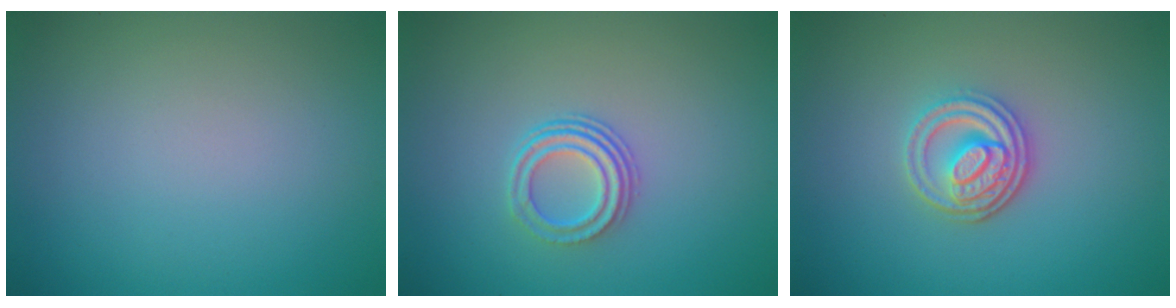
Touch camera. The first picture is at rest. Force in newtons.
{"total": 3.0, "press": 2.2, "slide": 2.1}
{"total": 3.6, "press": 3.1, "slide": 1.9}